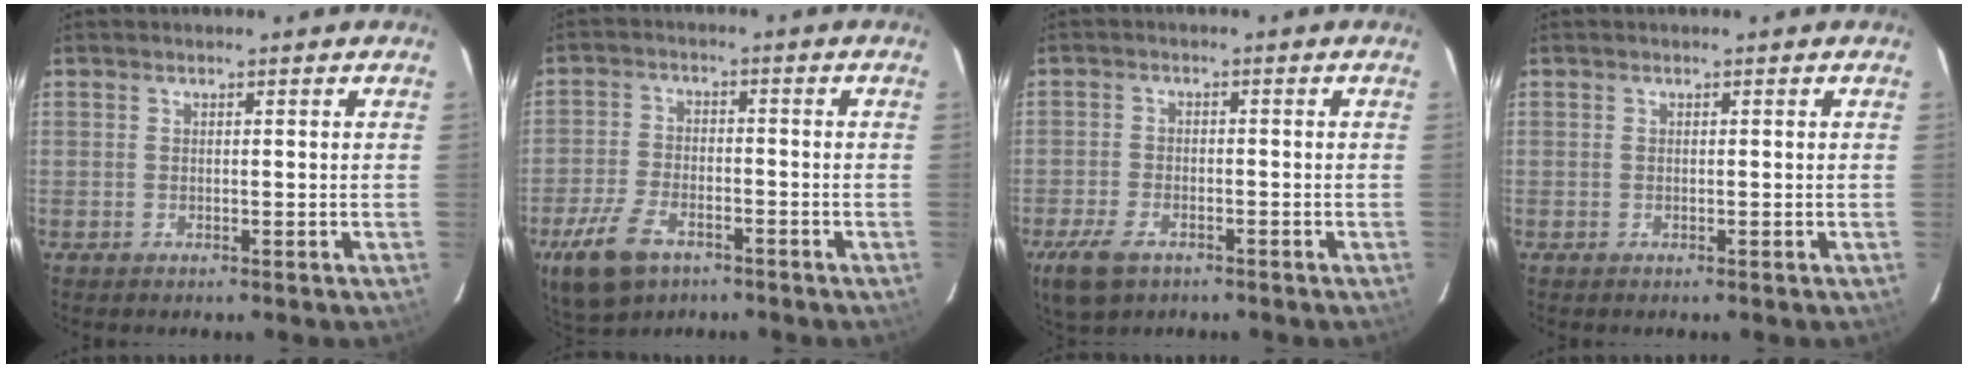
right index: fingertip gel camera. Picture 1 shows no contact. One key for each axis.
{"total": 11.1, "fx": -6.6, "fy": 6.0, "fz": 6.5, "tx": -0.163, "ty": -0.010, "tz": -0.123}
{"total": 7.7, "fx": -4.8, "fy": 4.2, "fz": 4.3, "tx": -0.117, "ty": -0.015, "tz": -0.087}
{"total": 0.0}